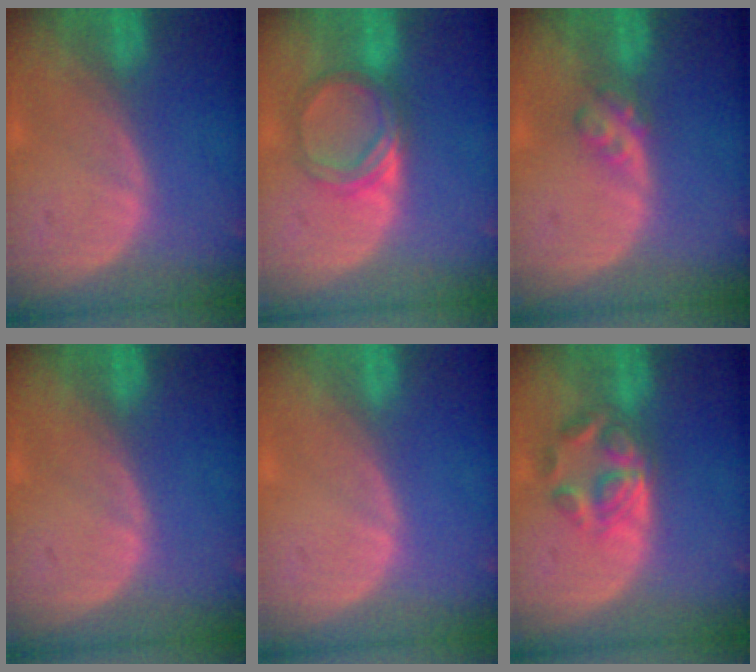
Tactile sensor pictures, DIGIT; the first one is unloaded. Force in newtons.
{"total": 5.3, "press": 5.0, "slide": 1.8}
{"total": 2.7, "press": 2.3, "slide": 1.3}
{"total": 0.0}
{"total": 0.0}
{"total": 5.7, "press": 4.8, "slide": 3.2}